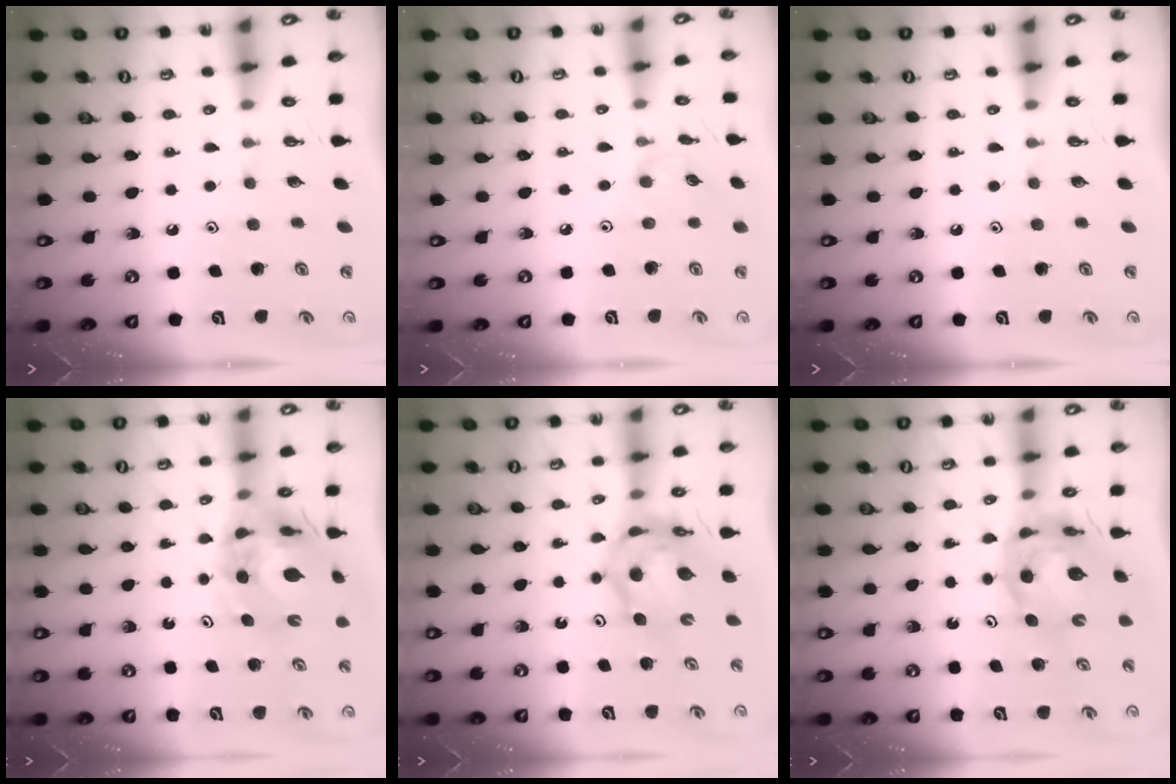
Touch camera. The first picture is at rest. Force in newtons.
{"total": 2.0, "press": 1.9, "slide": 0.4}
{"total": 0.0}
{"total": 12.1, "press": 12.0, "slide": 1.5}
{"total": 10.3, "press": 10.2, "slide": 1.2}
{"total": 9.5, "press": 9.4, "slide": 1.4}